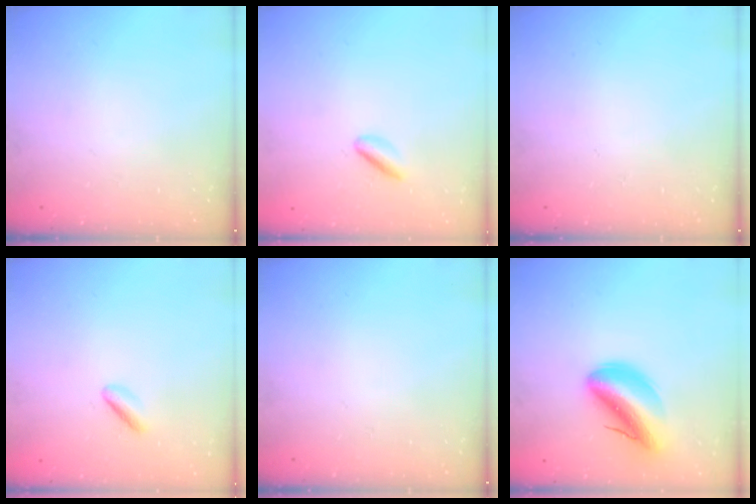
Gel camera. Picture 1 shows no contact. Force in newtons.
{"total": 3.0, "press": 2.8, "slide": 1.1}
{"total": 0.0}
{"total": 2.1, "press": 1.9, "slide": 0.9}
{"total": 0.0}
{"total": 11.9, "press": 11.3, "slide": 3.8}